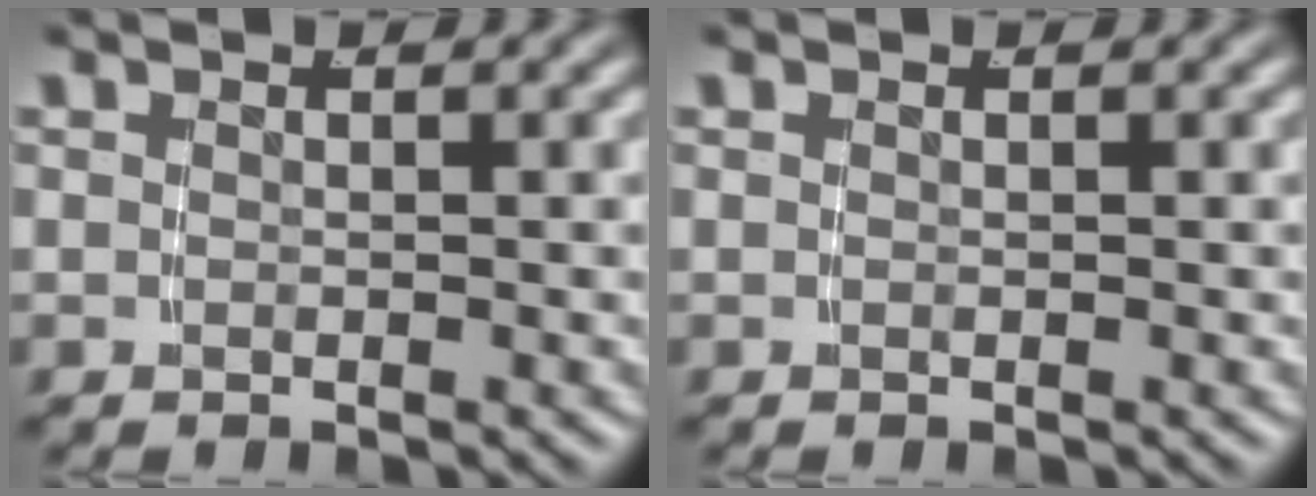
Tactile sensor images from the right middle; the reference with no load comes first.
{"total": 0.0}